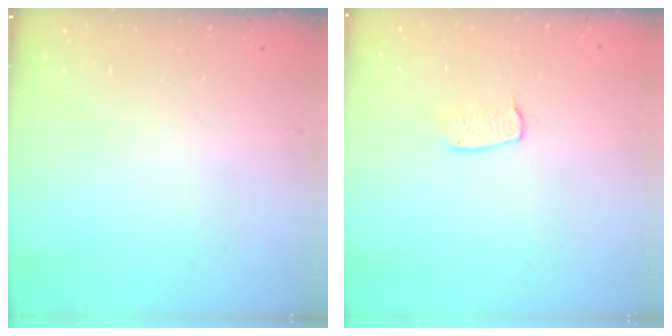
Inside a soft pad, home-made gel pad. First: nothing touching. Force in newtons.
{"total": 4.7, "press": 4.7, "slide": 0.3}